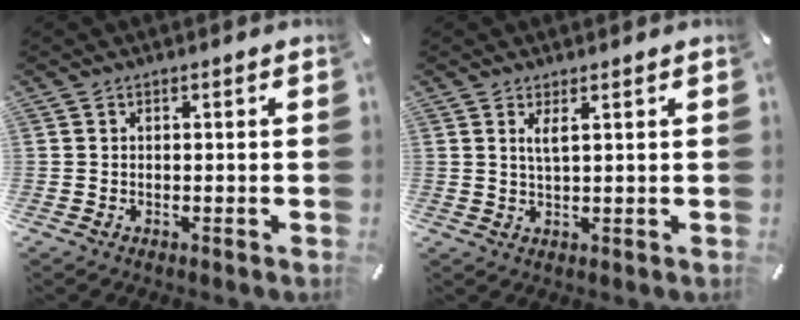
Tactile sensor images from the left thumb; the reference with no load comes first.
{"total": 2.6, "force": [1.4, 0.5, 2.2], "torque": [-0.046, 0.001, 0.024]}